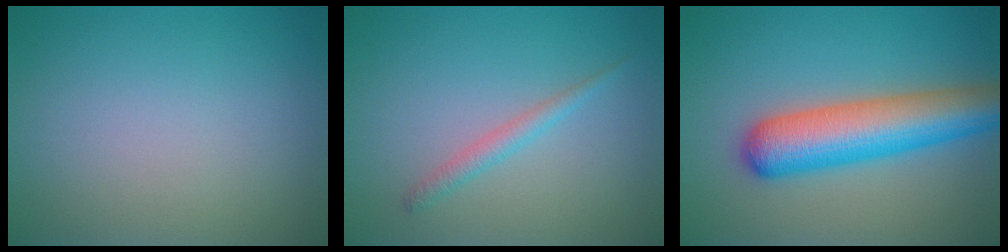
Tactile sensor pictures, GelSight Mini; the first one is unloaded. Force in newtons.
{"total": 1.4, "press": 1.4, "slide": 0.1}
{"total": 7.9, "press": 7.8, "slide": 0.4}